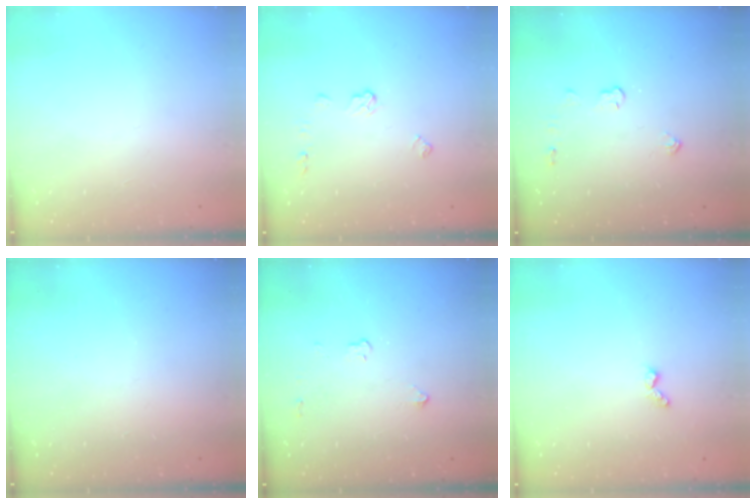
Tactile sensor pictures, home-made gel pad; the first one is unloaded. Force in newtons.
{"total": 4.7, "press": 4.7, "slide": 0.6}
{"total": 3.6, "press": 3.5, "slide": 0.6}
{"total": 0.0}
{"total": 2.8, "press": 2.8, "slide": 0.5}
{"total": 3.8, "press": 3.8, "slide": 0.6}